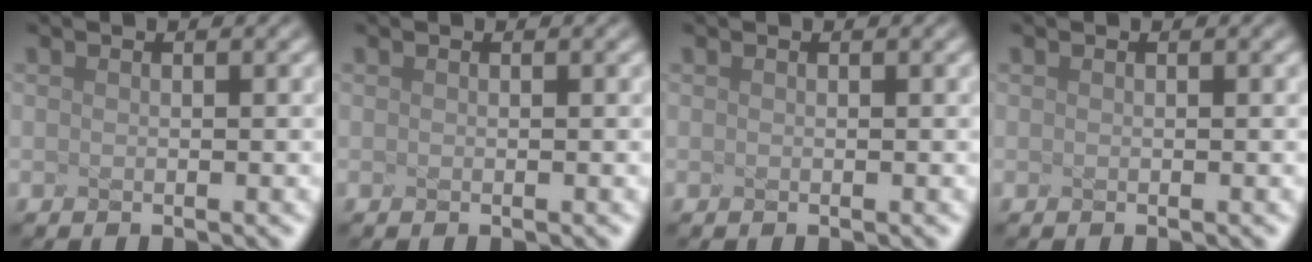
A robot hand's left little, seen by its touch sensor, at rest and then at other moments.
{"total": 0.0}
{"total": 0.0}
{"total": 0.0}